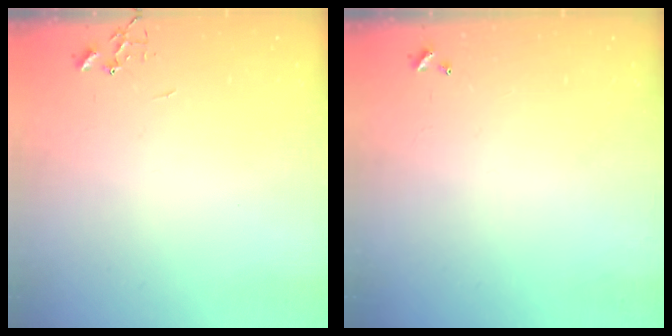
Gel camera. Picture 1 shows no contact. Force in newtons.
{"total": 0.0}